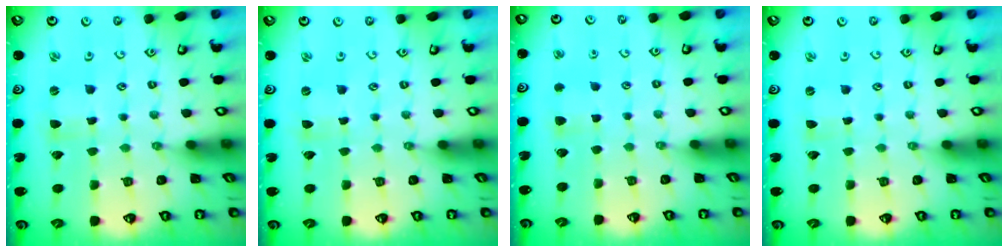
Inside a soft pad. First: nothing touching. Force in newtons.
{"total": 0.0}
{"total": 3.3, "press": 3.3, "slide": 0.5}
{"total": 0.0}